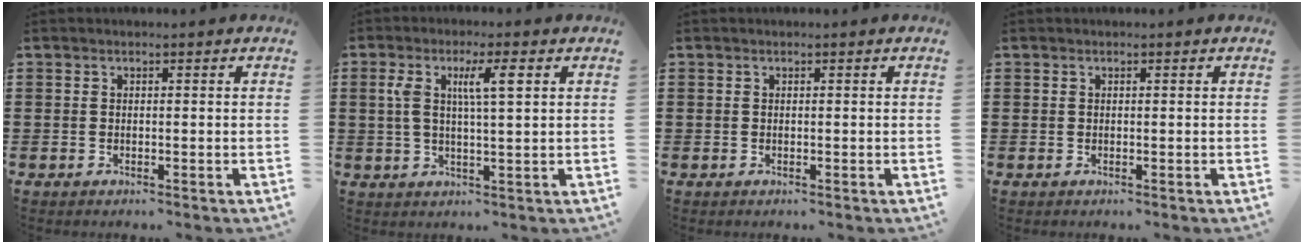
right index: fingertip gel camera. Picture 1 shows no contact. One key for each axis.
{"total": 6.0, "fx": 1.9, "fy": 1.2, "fz": 5.6, "tx": -0.115, "ty": 0.006, "tz": 0.028}
{"total": 0.0}
{"total": 0.0}